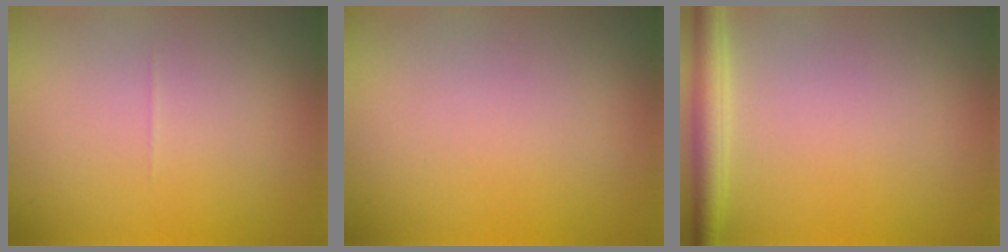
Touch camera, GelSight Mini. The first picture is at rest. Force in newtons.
{"total": 0.0}
{"total": 2.8, "press": 2.8, "slide": 0.2}